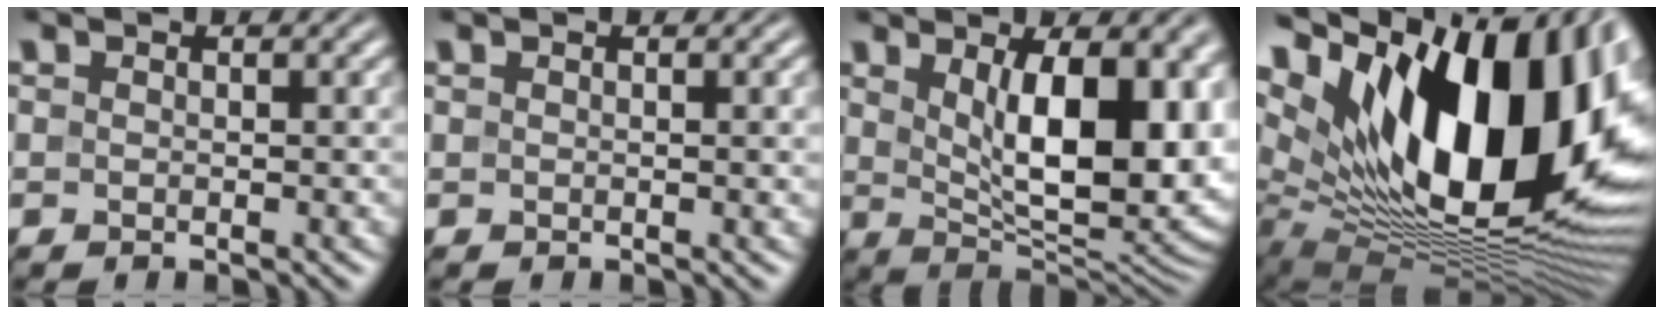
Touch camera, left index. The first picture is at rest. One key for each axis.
{"total": 1.4, "fx": 0.5, "fy": 0.3, "fz": 1.2, "tx": -0.019, "ty": 0.000, "tz": 0.011}
{"total": 12.1, "fx": 2.3, "fy": 5.6, "fz": 10.5, "tx": -0.137, "ty": -0.010, "tz": 0.045}
{"total": 18.8, "fx": 5.0, "fy": 10.0, "fz": 15.1, "tx": -0.252, "ty": 0.011, "tz": 0.086}